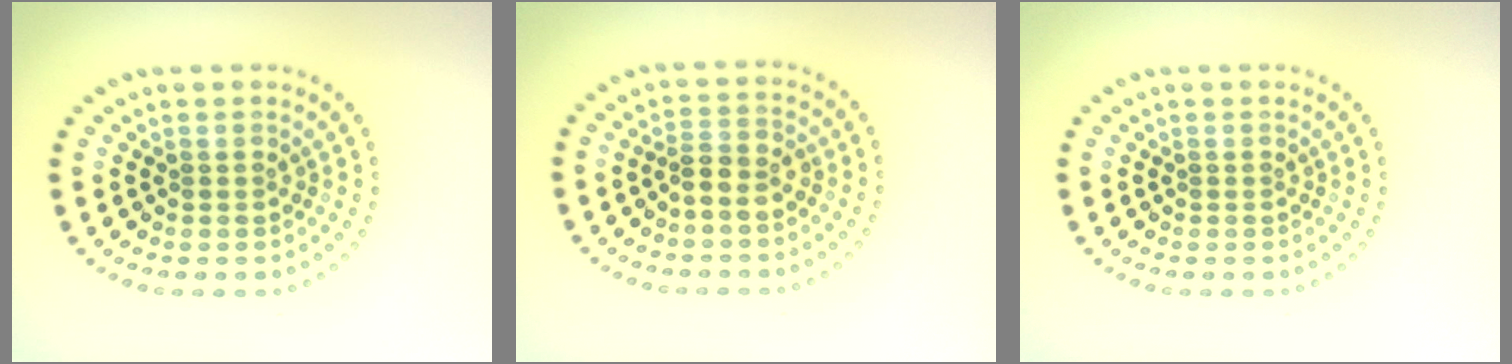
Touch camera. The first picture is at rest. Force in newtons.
{"total": 2.1, "press": 2.0, "slide": 0.9}
{"total": 0.0}